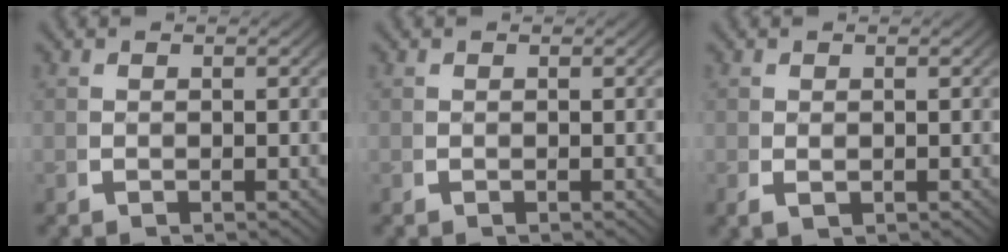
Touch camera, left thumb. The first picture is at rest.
{"total": 0.0}
{"total": 1.0, "force": [0.0, 0.8, 0.7], "torque": [-0.022, -0.010, 0.009]}